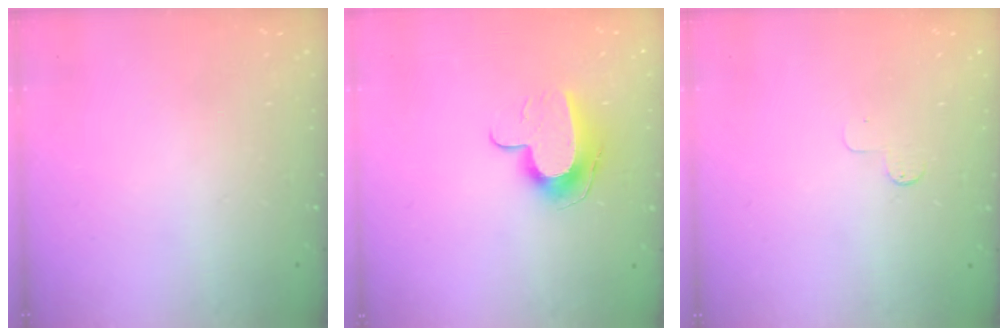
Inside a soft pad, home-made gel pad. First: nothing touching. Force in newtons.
{"total": 10.3, "press": 10.3, "slide": 0.4}
{"total": 2.6, "press": 2.6, "slide": 0.3}